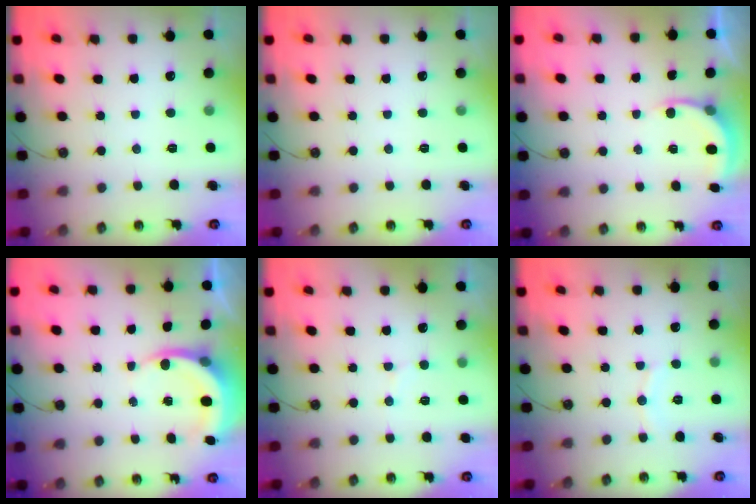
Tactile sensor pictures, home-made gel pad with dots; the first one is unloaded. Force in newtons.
{"total": 0.0}
{"total": 4.2, "press": 4.1, "slide": 0.3}
{"total": 4.4, "press": 4.3, "slide": 0.2}
{"total": 5.4, "press": 5.2, "slide": 1.2}
{"total": 5.6, "press": 5.6, "slide": 0.4}